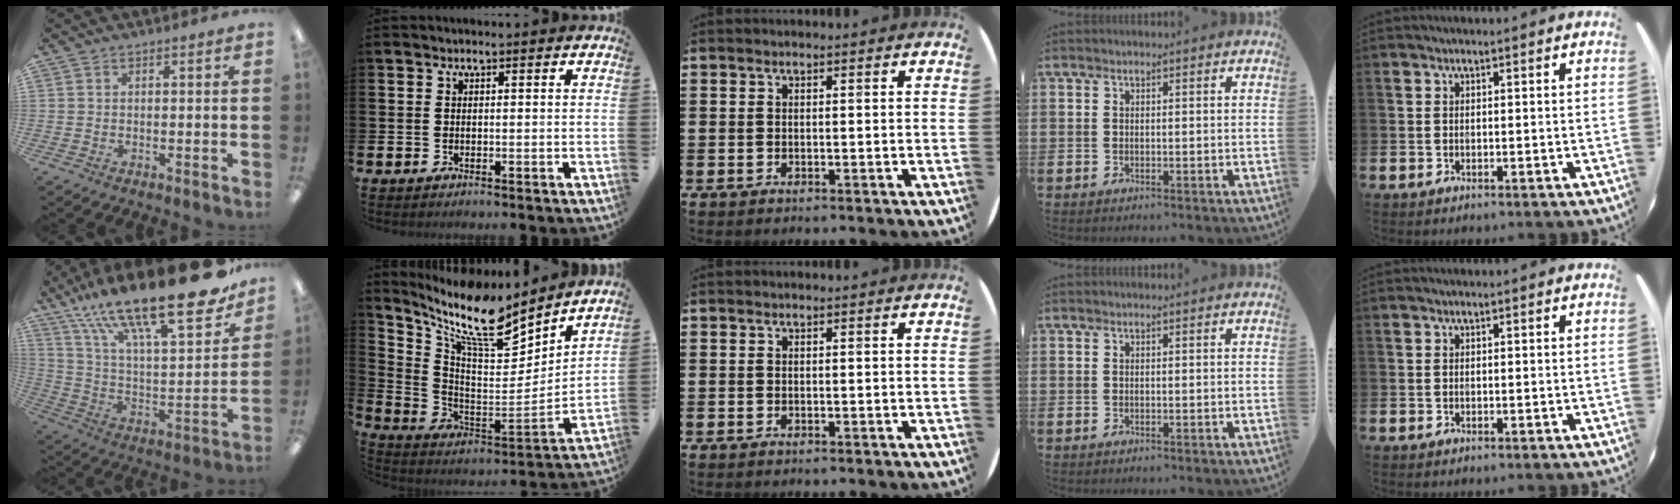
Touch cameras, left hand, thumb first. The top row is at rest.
{"thumb": {"total": 28.6, "force": [19.8, 7.7, 19.1], "torque": [-0.311, -0.125, 0.328]}, "index": {"total": 11.7, "force": [9.1, 2.8, 6.7], "torque": [-0.165, -0.059, 0.151]}}